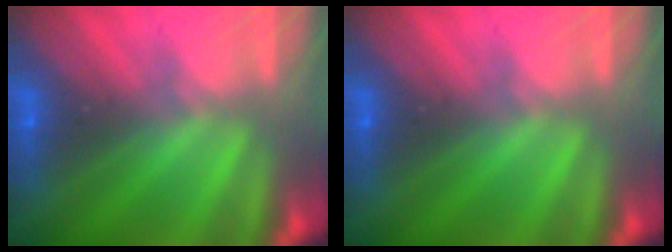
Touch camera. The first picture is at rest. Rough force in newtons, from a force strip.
{"total": 0.0}